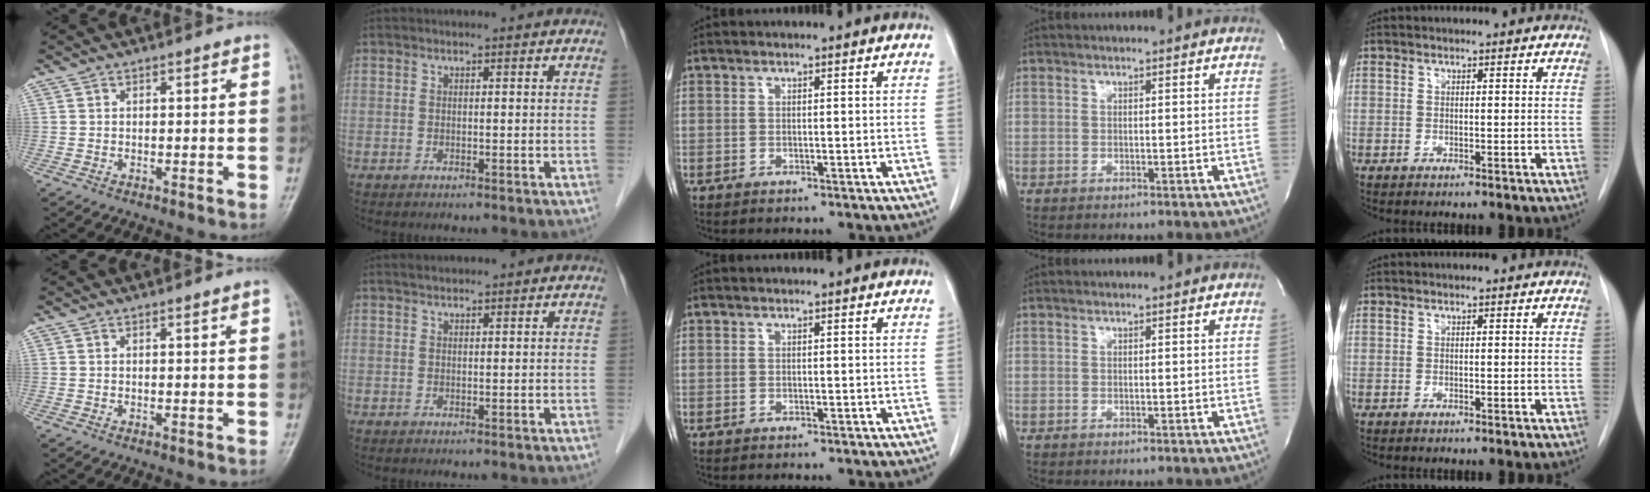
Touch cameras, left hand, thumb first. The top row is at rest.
{"thumb": {"total": 0.9, "force": [0.5, 0.0, 0.7], "torque": [-0.010, -0.002, 0.006]}, "index": {"total": 1.0, "force": [1.0, 0.2, 0.3], "torque": [-0.013, 0.009, 0.021]}}